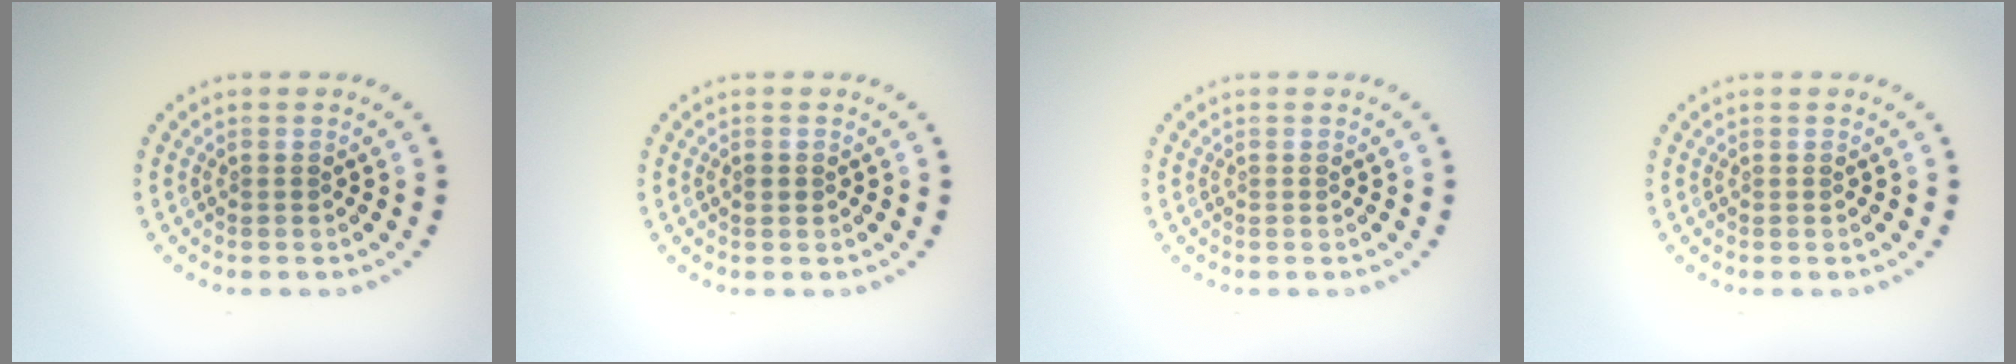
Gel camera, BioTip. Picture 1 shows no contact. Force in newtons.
{"total": 0.9, "press": 0.9, "slide": 0.0}
{"total": 0.0}
{"total": 0.0}